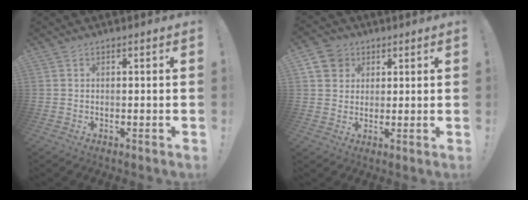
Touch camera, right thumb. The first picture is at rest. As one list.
[{"total": 6.9, "force": [3.2, 5.7, 2.1], "torque": [-0.037, -0.010, 0.065]}]